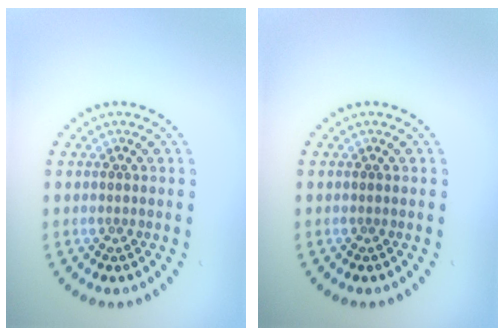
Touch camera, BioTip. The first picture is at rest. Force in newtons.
{"total": 0.0}